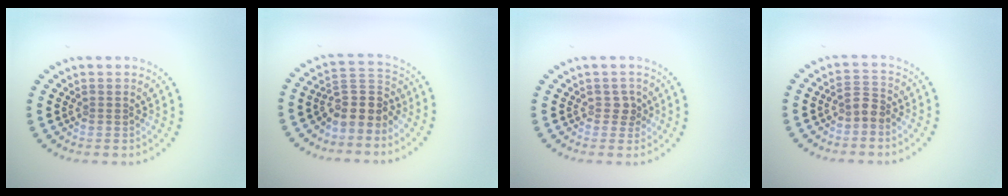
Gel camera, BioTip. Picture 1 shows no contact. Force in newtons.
{"total": 3.8, "press": 3.1, "slide": 2.1}
{"total": 1.2, "press": 1.0, "slide": 0.6}
{"total": 1.8, "press": 1.5, "slide": 1.0}